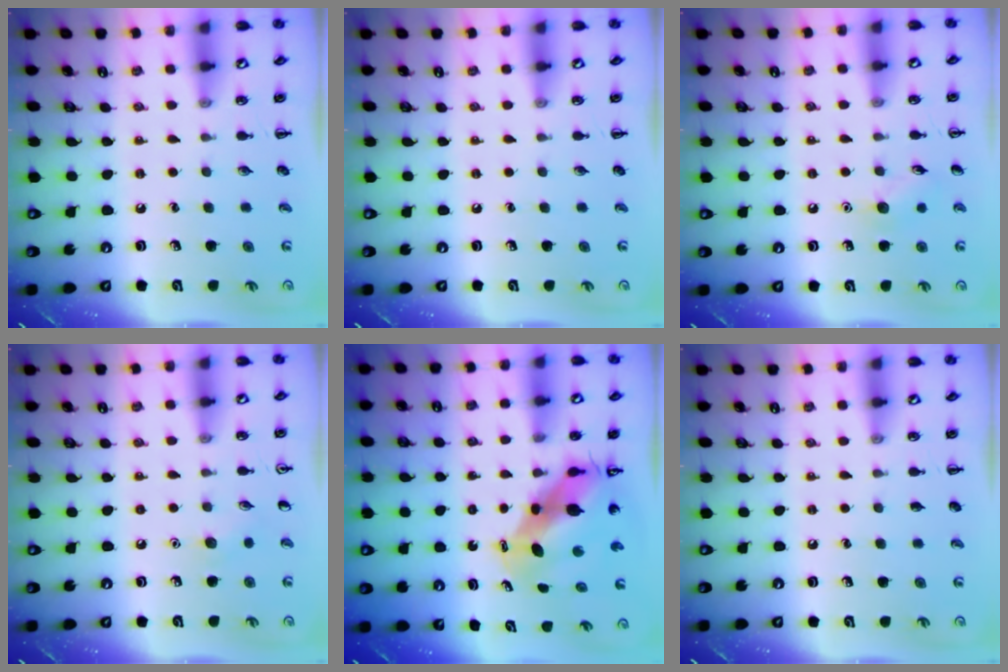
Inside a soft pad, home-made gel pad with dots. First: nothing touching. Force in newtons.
{"total": 0.0}
{"total": 6.6, "press": 6.4, "slide": 1.5}
{"total": 4.0, "press": 3.8, "slide": 1.4}
{"total": 7.3, "press": 7.1, "slide": 1.9}
{"total": 0.0}